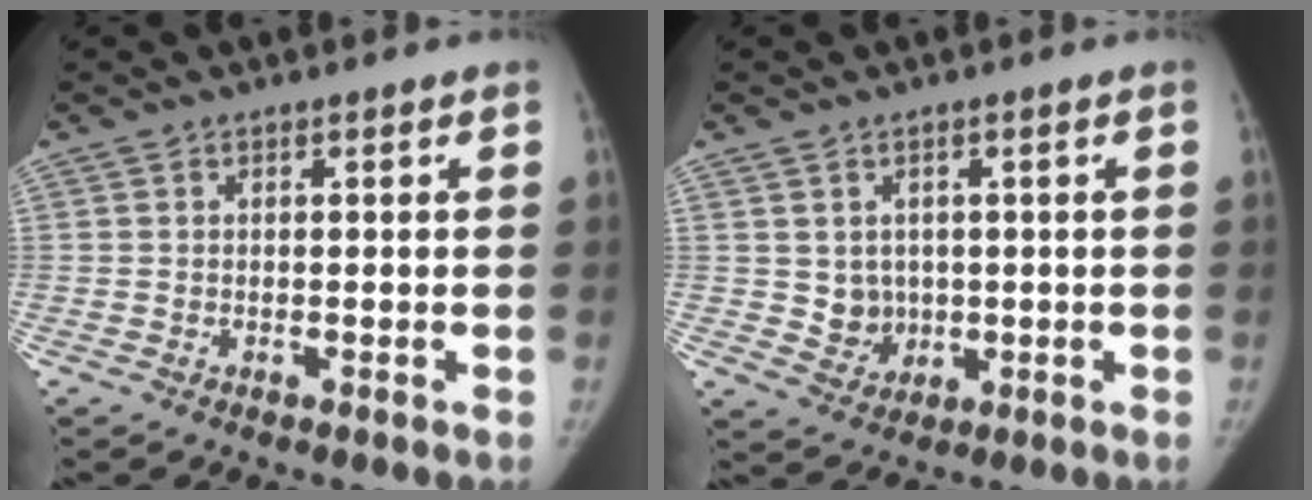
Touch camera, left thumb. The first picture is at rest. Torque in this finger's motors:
{"motor_torque": [0.03, 0.04, 0.04, -0.05, 0.00]}